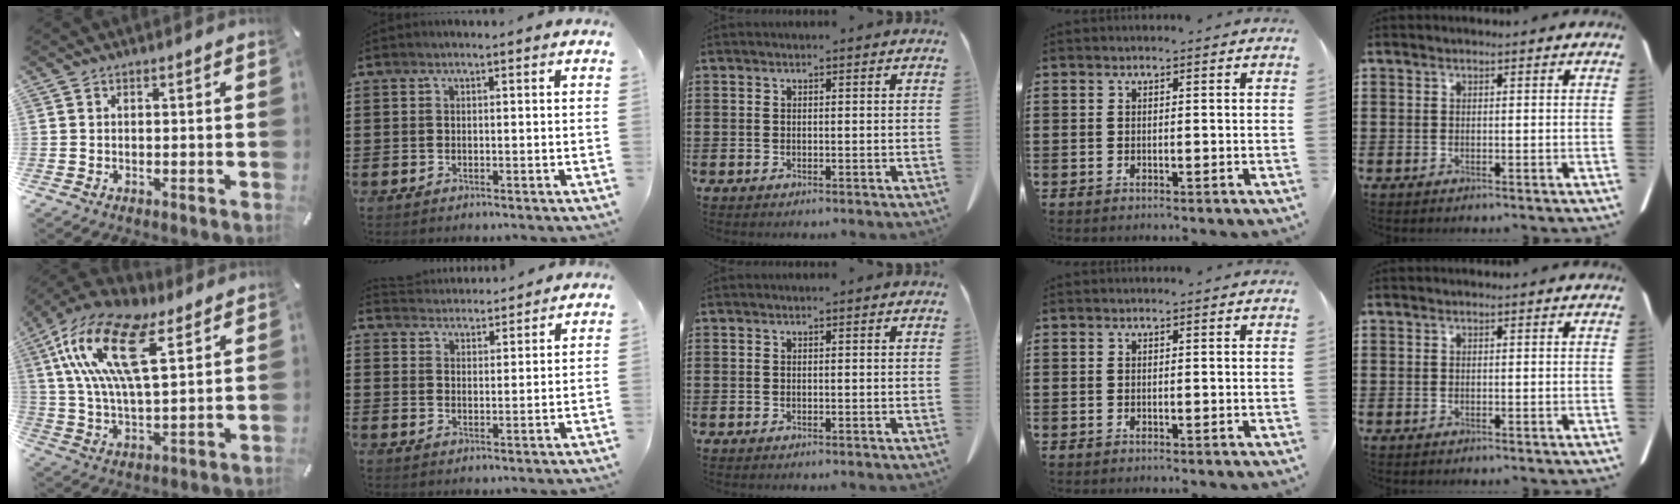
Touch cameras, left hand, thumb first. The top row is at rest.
{"thumb": {"total": 20.5, "force": [10.3, 8.8, 15.3], "torque": [-0.334, -0.025, 0.175]}, "index": {"total": 3.8, "force": [3.8, 0.3, -0.2], "torque": [-0.011, -0.019, 0.070]}}